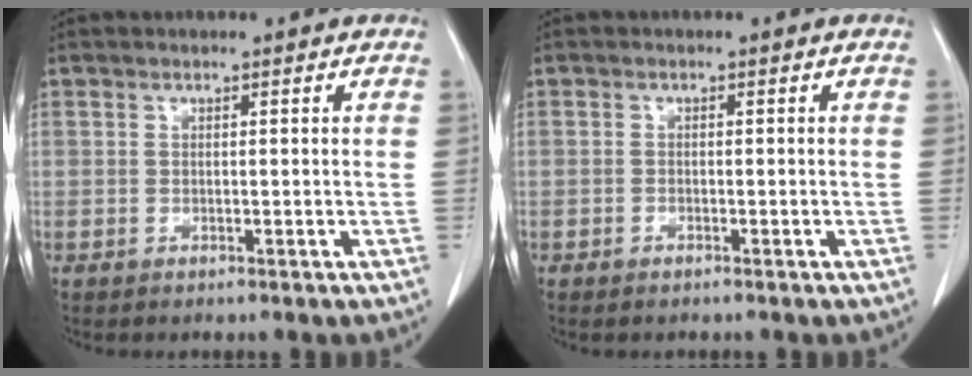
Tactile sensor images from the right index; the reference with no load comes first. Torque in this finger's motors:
{"motor_torque": [0.21, -0.22, -0.02, -0.02]}